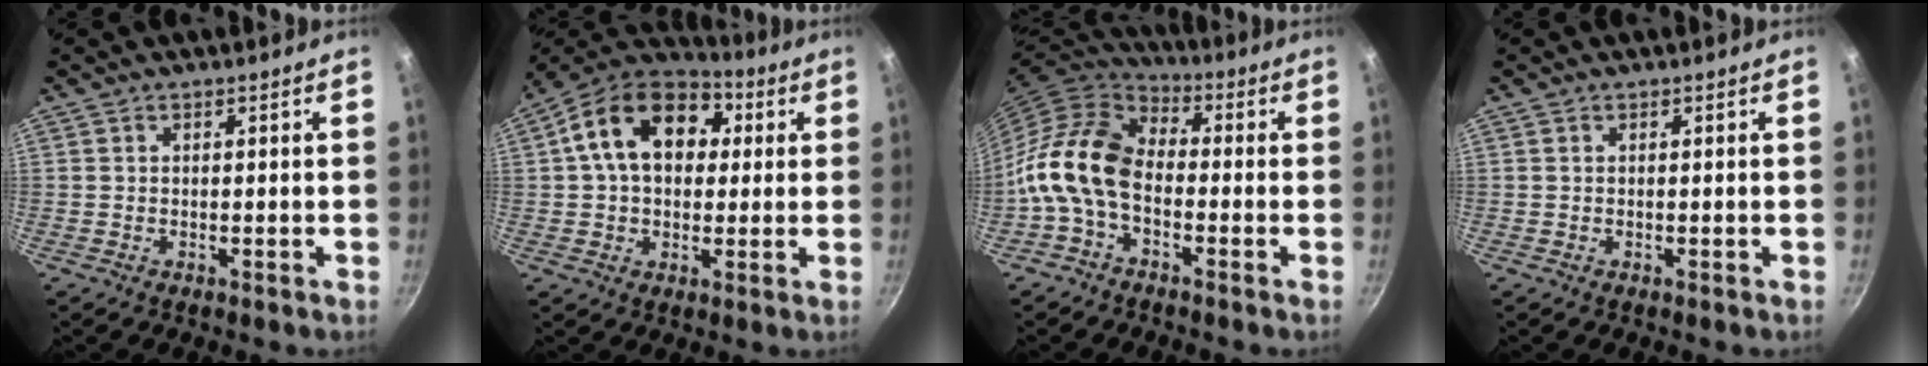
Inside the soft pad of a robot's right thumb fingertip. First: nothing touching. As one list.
[{"total": 17.8, "force": [4.0, 12.4, 12.1], "torque": [-0.178, 0.026, 0.046]}, {"total": 13.0, "force": [-3.0, 8.3, 9.6], "torque": [-0.171, 0.041, -0.081]}, {"total": 0.0}]